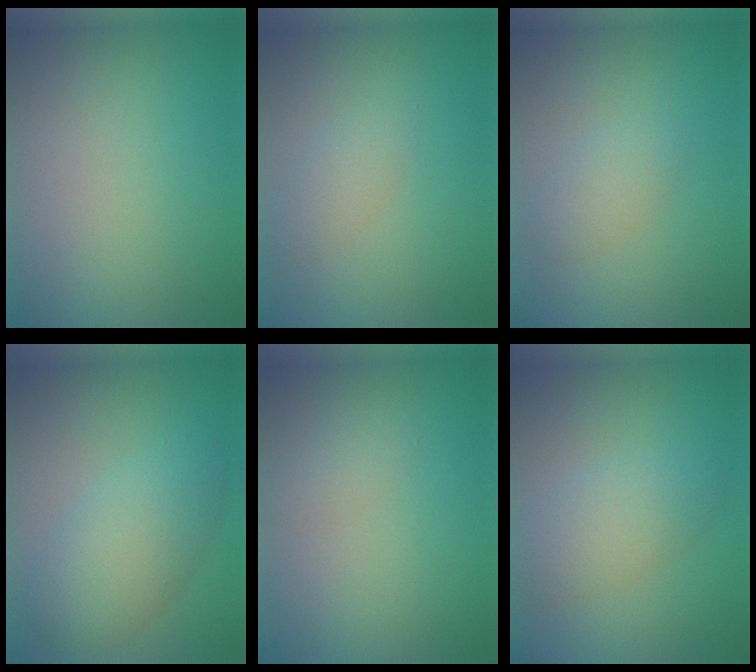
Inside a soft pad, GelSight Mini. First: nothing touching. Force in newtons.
{"total": 1.6, "press": 1.6, "slide": 0.1}
{"total": 1.8, "press": 1.8, "slide": 0.2}
{"total": 5.4, "press": 5.4, "slide": 0.0}
{"total": 1.0, "press": 1.0, "slide": 0.1}
{"total": 3.8, "press": 3.8, "slide": 0.1}